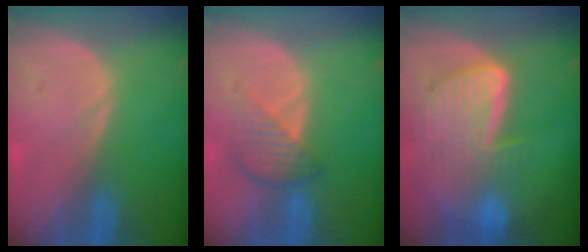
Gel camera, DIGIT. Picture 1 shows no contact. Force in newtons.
{"total": 4.3, "press": 4.0, "slide": 1.6}
{"total": 9.2, "press": 8.1, "slide": 4.5}